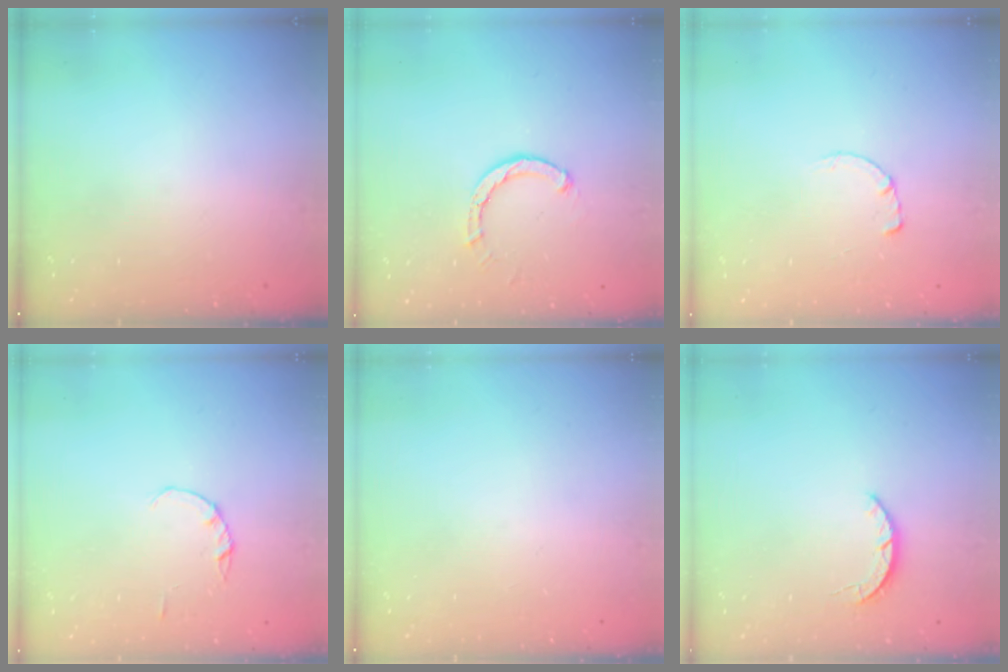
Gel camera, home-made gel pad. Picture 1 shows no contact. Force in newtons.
{"total": 2.6, "press": 2.6, "slide": 0.1}
{"total": 0.7, "press": 0.6, "slide": 0.2}
{"total": 1.4, "press": 1.3, "slide": 0.3}
{"total": 0.0}
{"total": 2.2, "press": 2.2, "slide": 0.4}